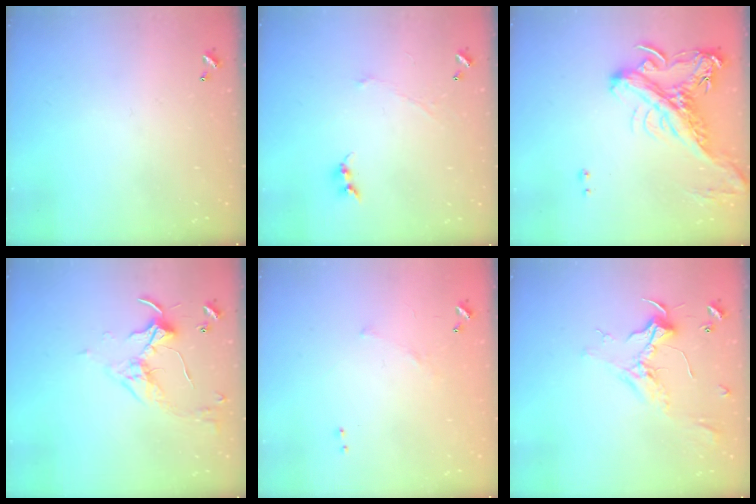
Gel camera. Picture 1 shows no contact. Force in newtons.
{"total": 0.0}
{"total": 5.4, "press": 5.1, "slide": 1.6}
{"total": 3.4, "press": 3.4, "slide": 0.6}
{"total": 5.6, "press": 5.6, "slide": 0.8}
{"total": 2.4, "press": 2.3, "slide": 0.8}